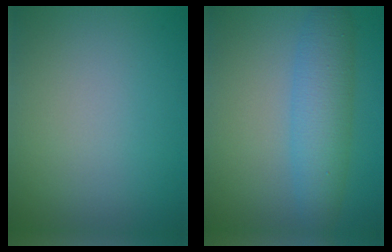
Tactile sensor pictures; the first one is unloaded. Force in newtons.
{"total": 4.9, "press": 4.9, "slide": 0.2}